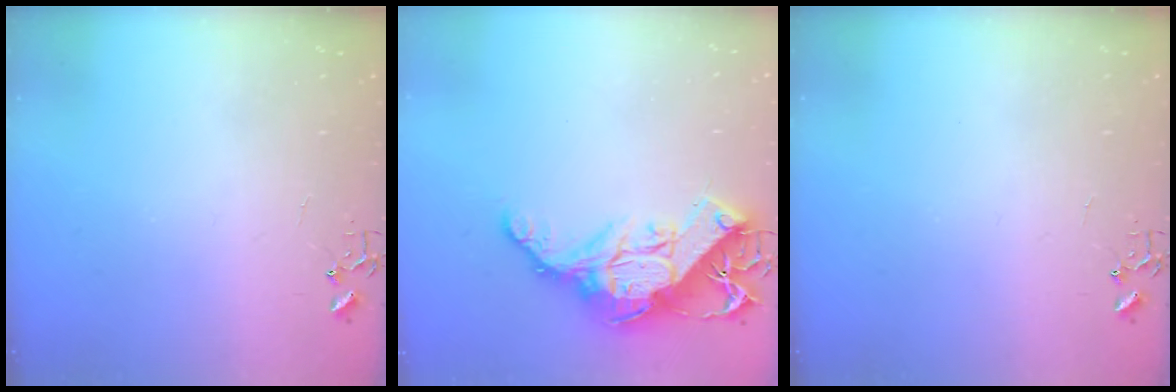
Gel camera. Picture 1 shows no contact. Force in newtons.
{"total": 16.5, "press": 16.5, "slide": 1.6}
{"total": 0.0}